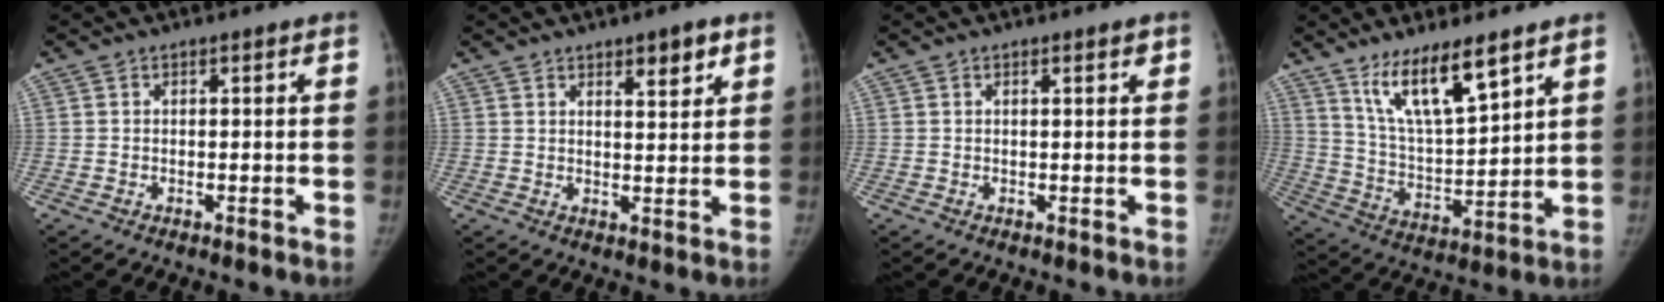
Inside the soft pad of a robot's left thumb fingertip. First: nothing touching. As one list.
[{"total": 4.8, "force": [2.9, 1.6, 3.5], "torque": [-0.037, -0.018, 0.043]}, {"total": 1.1, "force": [0.6, 0.2, 0.9], "torque": [-0.012, 0.000, 0.007]}, {"total": 13.2, "force": [8.7, 3.2, 9.4], "torque": [-0.155, -0.056, 0.173]}]